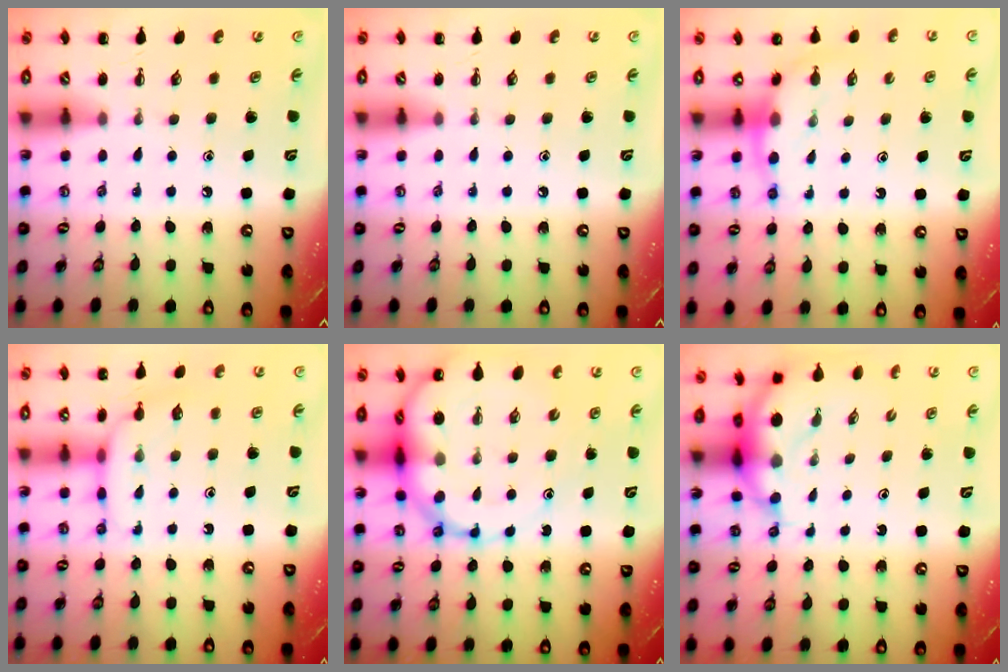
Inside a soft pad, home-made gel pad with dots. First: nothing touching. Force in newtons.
{"total": 0.0}
{"total": 8.1, "press": 8.0, "slide": 1.2}
{"total": 8.1, "press": 8.0, "slide": 1.6}
{"total": 16.1, "press": 15.4, "slide": 4.4}
{"total": 6.6, "press": 6.5, "slide": 1.4}